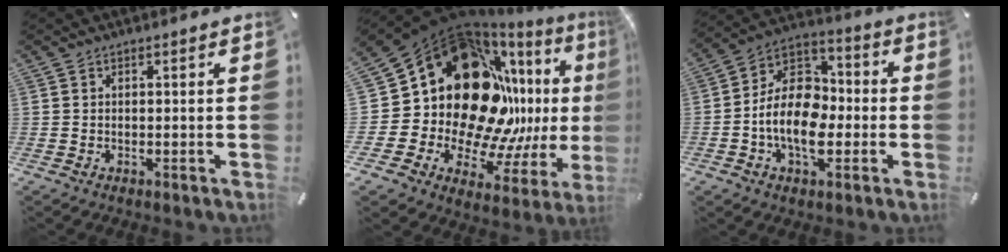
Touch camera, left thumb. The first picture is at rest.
{"total": 29.4, "force": [6.3, 21.3, 19.3], "torque": [-0.314, -0.105, 0.163]}
{"total": 14.7, "force": [-3.8, 10.1, 10.0], "torque": [-0.201, 0.017, -0.071]}